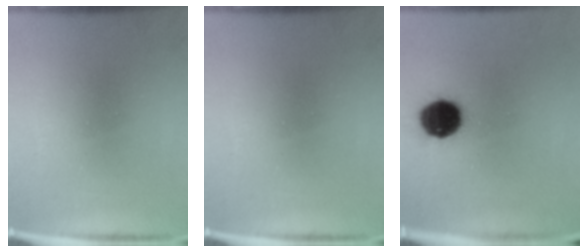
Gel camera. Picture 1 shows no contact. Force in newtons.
{"total": 0.0}
{"total": 12.2}